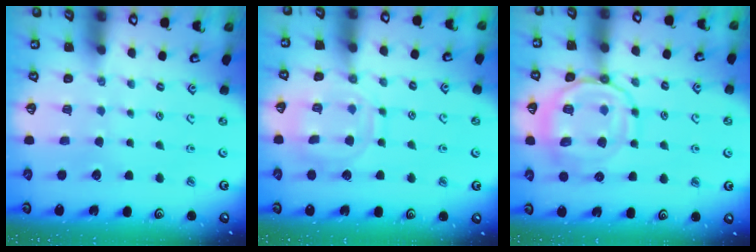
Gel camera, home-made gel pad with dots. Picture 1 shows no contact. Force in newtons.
{"total": 12.8, "press": 12.8, "slide": 1.0}
{"total": 15.4, "press": 15.3, "slide": 1.5}